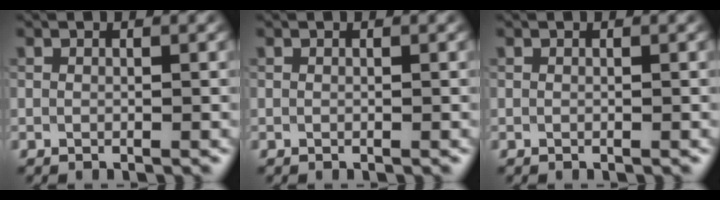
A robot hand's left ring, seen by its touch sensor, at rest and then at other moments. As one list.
[{"total": 0.0}, {"total": 0.0}]